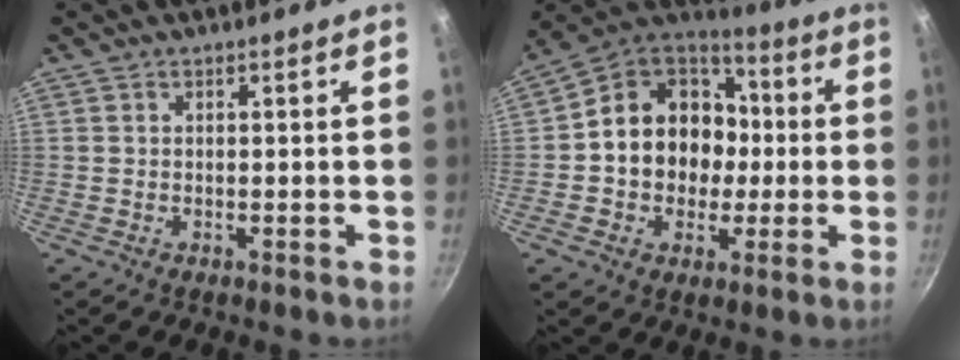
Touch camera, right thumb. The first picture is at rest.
{"total": 17.6, "force": [-0.3, 14.9, 9.5], "torque": [-0.120, 0.039, -0.013]}